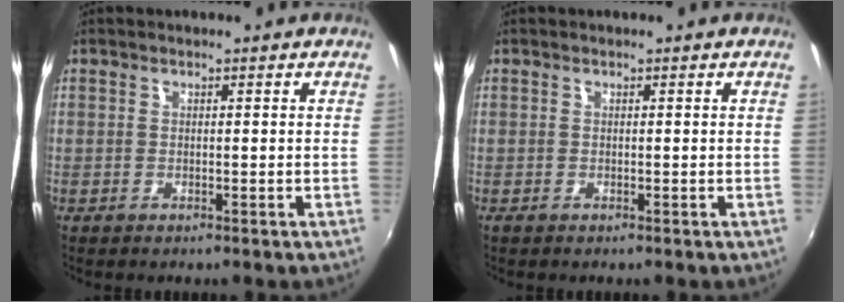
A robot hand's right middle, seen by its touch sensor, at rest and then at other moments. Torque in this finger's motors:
{"motor_torque": [0.13, -0.13, 0.09, 0.07]}